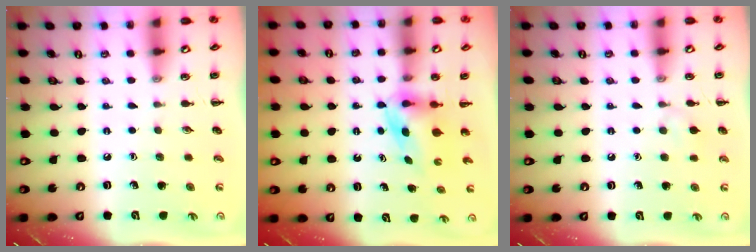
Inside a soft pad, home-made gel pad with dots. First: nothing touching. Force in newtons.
{"total": 4.7, "press": 4.7, "slide": 0.2}
{"total": 5.2, "press": 4.8, "slide": 1.9}